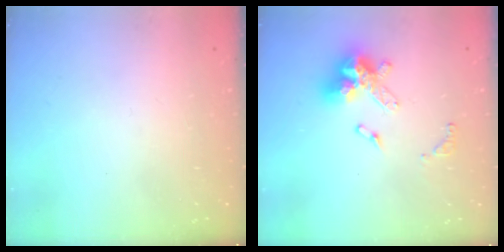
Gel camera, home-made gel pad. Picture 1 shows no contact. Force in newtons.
{"total": 13.4, "press": 13.4, "slide": 1.3}